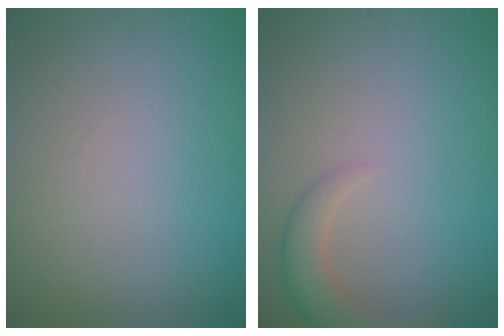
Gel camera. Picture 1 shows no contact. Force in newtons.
{"total": 3.0, "press": 3.0, "slide": 0.2}